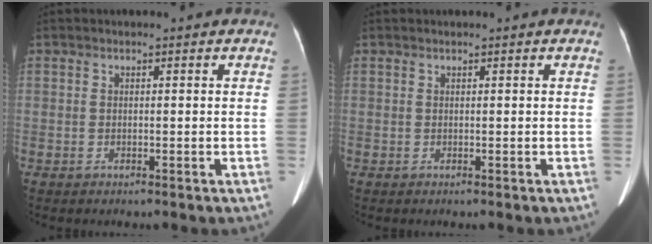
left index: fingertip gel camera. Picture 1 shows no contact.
{"total": 0.0}